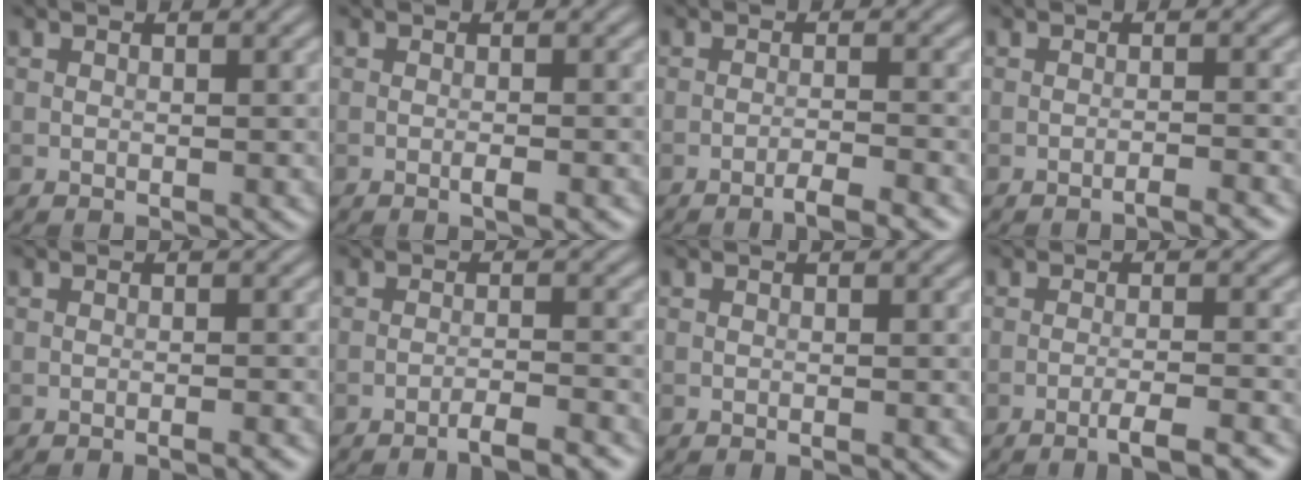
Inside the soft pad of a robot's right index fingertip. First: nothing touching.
{"total": 1.2, "force": [-0.5, 0.1, 1.1], "torque": [-0.016, 0.000, -0.011]}
{"total": 2.7, "force": [-2.0, 0.2, 1.8], "torque": [-0.022, 0.007, -0.042]}
{"total": 2.1, "force": [-1.7, 0.2, 1.3], "torque": [-0.012, 0.009, -0.034]}
{"total": 1.2, "force": [-0.8, 0.2, 0.9], "torque": [-0.008, 0.002, -0.018]}
{"total": 2.9, "force": [-2.3, 0.3, 1.8], "torque": [-0.018, 0.010, -0.045]}
{"total": 0.0}
{"total": 3.5, "force": [-2.3, 0.4, 2.6], "torque": [-0.035, 0.009, -0.046]}